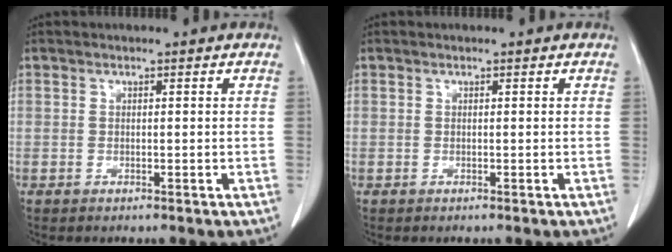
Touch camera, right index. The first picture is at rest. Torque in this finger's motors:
{"motor_torque": [0.03, 0.12, -0.02, 0.00]}